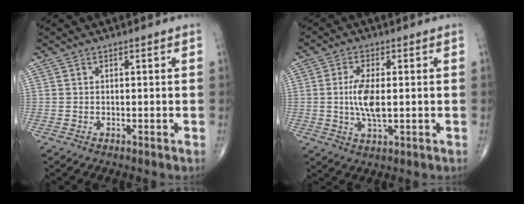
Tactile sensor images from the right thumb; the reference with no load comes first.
{"total": 7.0, "force": [0.0, 2.7, 6.4], "torque": [-0.136, -0.008, -0.001]}